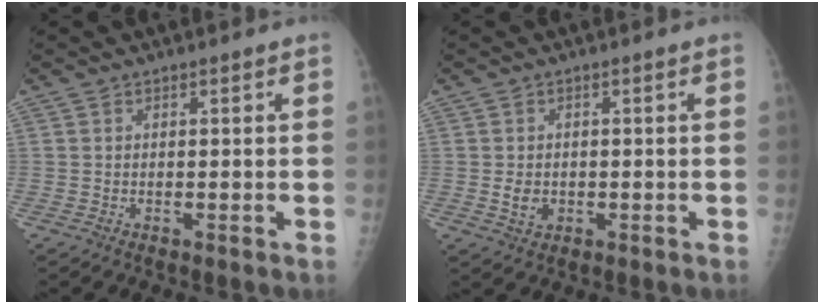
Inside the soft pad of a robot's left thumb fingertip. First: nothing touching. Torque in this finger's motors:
{"motor_torque": [-0.09, 0.09, 0.10, -0.10, 0.00]}